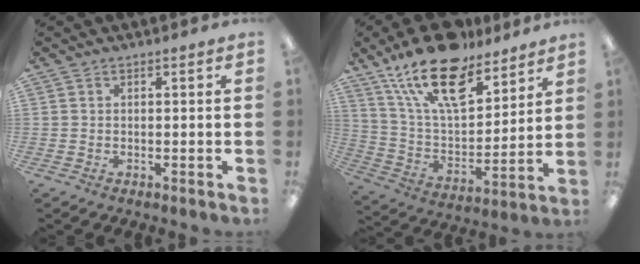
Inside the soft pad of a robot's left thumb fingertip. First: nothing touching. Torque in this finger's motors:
{"motor_torque": [0.39, 0.41, 1.60, -1.16, 0.50]}